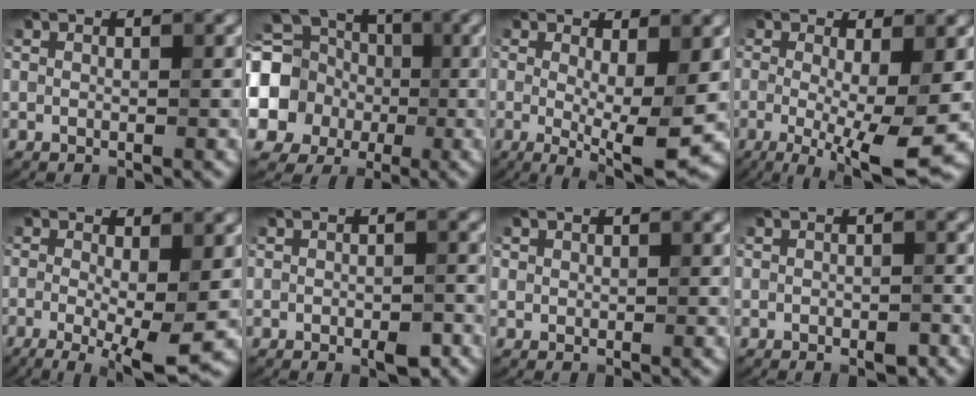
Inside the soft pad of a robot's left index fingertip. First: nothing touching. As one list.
[{"total": 16.9, "force": [-0.8, 15.6, 6.5], "torque": [-0.179, -0.007, -0.059]}, {"total": 6.2, "force": [-0.1, 1.7, 6.0], "torque": [-0.102, -0.018, 0.000]}, {"total": 8.6, "force": [-1.4, 2.0, 8.3], "torque": [-0.132, -0.019, -0.021]}, {"total": 7.1, "force": [-1.6, 1.9, 6.7], "torque": [-0.120, -0.014, -0.026]}, {"total": 2.6, "force": [-1.2, 1.1, 2.0], "torque": [-0.026, -0.002, -0.016]}, {"total": 0.7, "force": [0.3, 0.7, 0.0], "torque": [0.009, -0.003, 0.004]}, {"total": 1.7, "force": [-0.9, 0.8, 1.3], "torque": [-0.017, -0.001, -0.012]}]